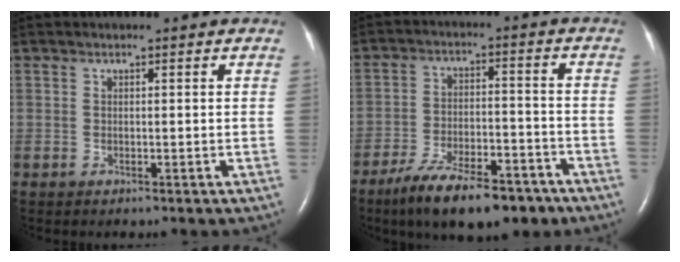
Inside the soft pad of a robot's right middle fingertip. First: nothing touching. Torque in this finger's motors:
{"motor_torque": [1.12, -1.02, 0.24, 0.14]}